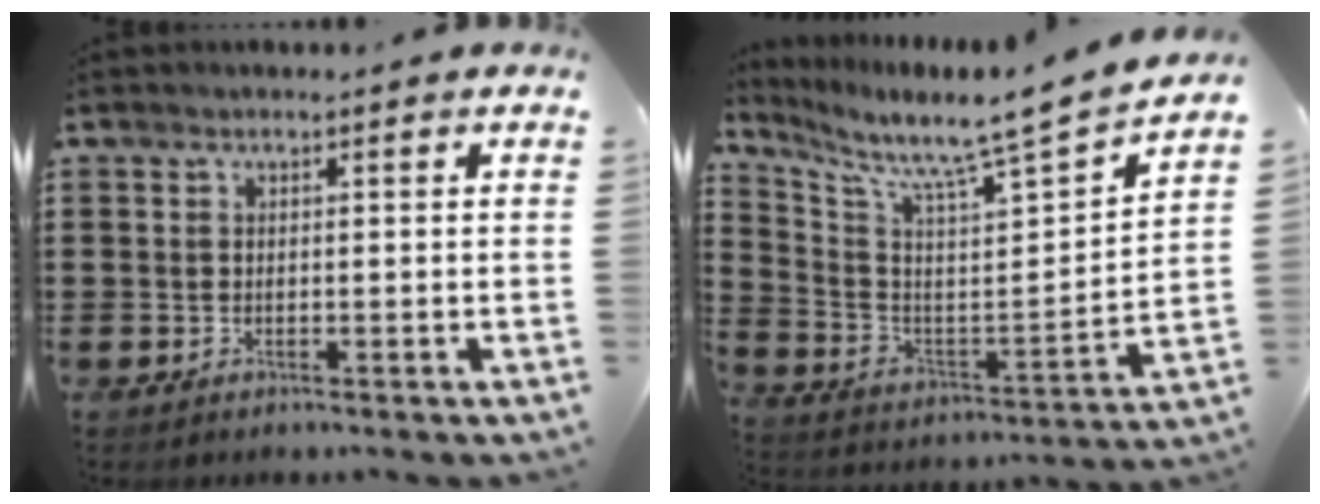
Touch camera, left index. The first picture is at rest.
{"total": 6.6, "force": [6.2, -0.8, 2.2], "torque": [-0.080, -0.068, 0.089]}